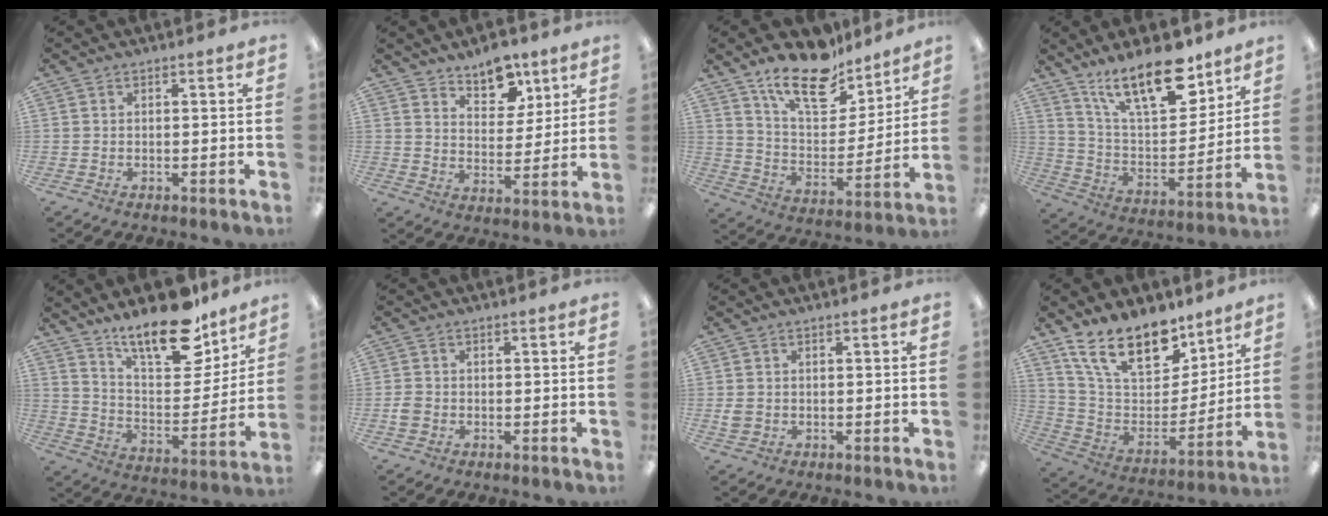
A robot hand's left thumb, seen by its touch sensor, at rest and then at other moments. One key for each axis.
{"total": 9.8, "fx": 7.5, "fy": 5.3, "fz": 3.4, "tx": -0.037, "ty": -0.046, "tz": 0.134}
{"total": 18.0, "fx": 13.8, "fy": 7.7, "fz": 8.5, "tx": -0.147, "ty": -0.085, "tz": 0.244}
{"total": 20.9, "fx": 13.8, "fy": 8.4, "fz": 13.4, "tx": -0.231, "ty": -0.081, "tz": 0.234}
{"total": 20.4, "fx": 15.6, "fy": 7.5, "fz": 10.8, "tx": -0.172, "ty": -0.102, "tz": 0.265}
{"total": 2.1, "fx": -0.6, "fy": 1.8, "fz": 0.8, "tx": -0.013, "ty": 0.005, "tz": -0.013}
{"total": 2.0, "fx": 0.1, "fy": 1.8, "fz": 0.9, "tx": -0.008, "ty": 0.001, "tz": -0.001}
{"total": 19.9, "fx": 14.0, "fy": 9.7, "fz": 10.2, "tx": -0.191, "ty": -0.081, "tz": 0.258}